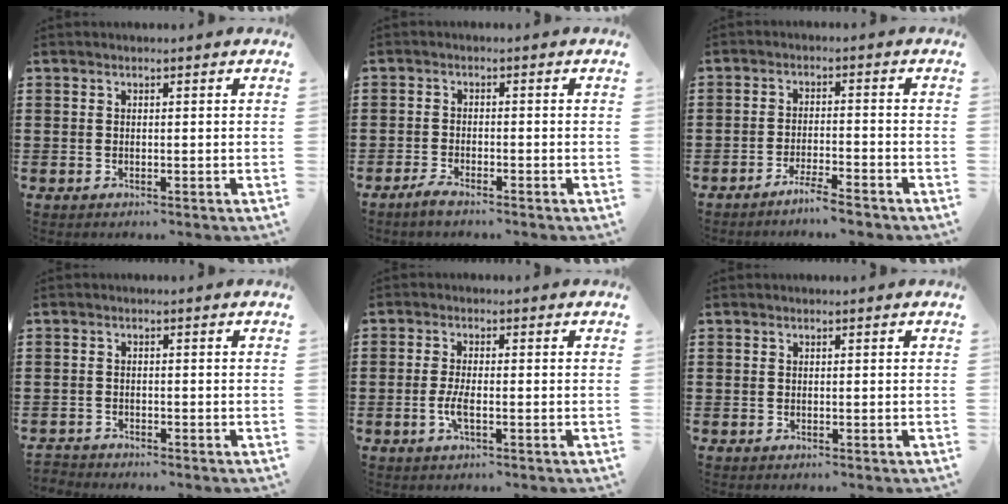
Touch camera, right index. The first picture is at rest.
{"total": 2.0, "force": [-1.9, 0.3, 0.7], "torque": [-0.029, -0.001, -0.042]}
{"total": 3.7, "force": [-3.4, -0.1, 1.4], "torque": [-0.032, -0.002, -0.067]}
{"total": 1.7, "force": [-1.7, 0.1, -0.3], "torque": [-0.001, 0.003, -0.037]}
{"total": 3.1, "force": [-1.1, 0.7, 2.9], "torque": [-0.064, -0.005, -0.024]}
{"total": 0.0}